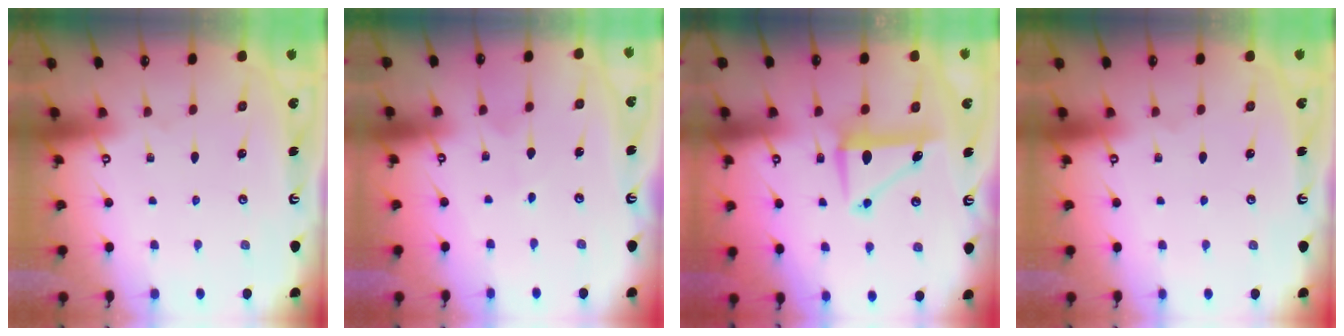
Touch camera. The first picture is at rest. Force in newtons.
{"total": 2.2, "press": 2.2, "slide": 0.2}
{"total": 8.1, "press": 8.0, "slide": 1.1}
{"total": 0.0}